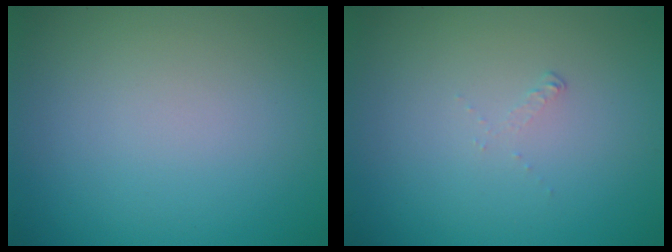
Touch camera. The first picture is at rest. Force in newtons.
{"total": 0.6, "press": 0.2, "slide": 0.6}